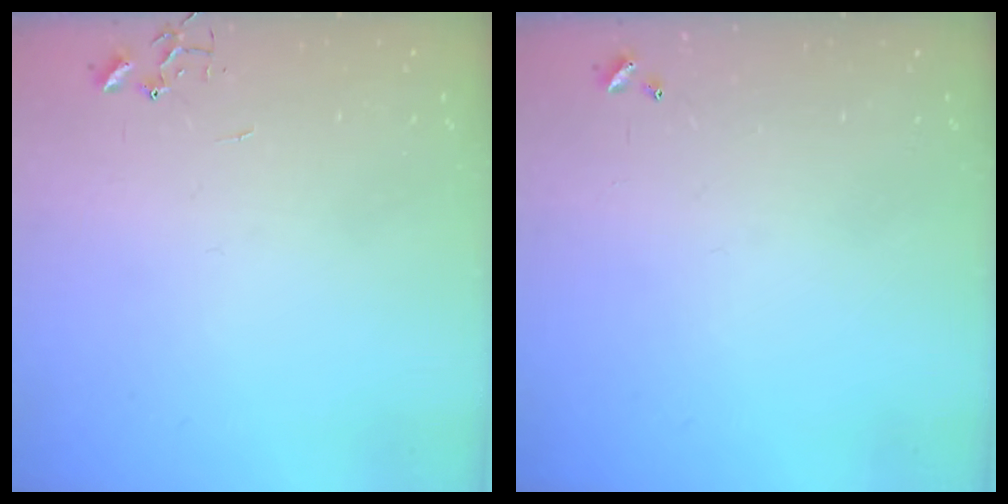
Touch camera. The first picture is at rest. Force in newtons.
{"total": 0.0}